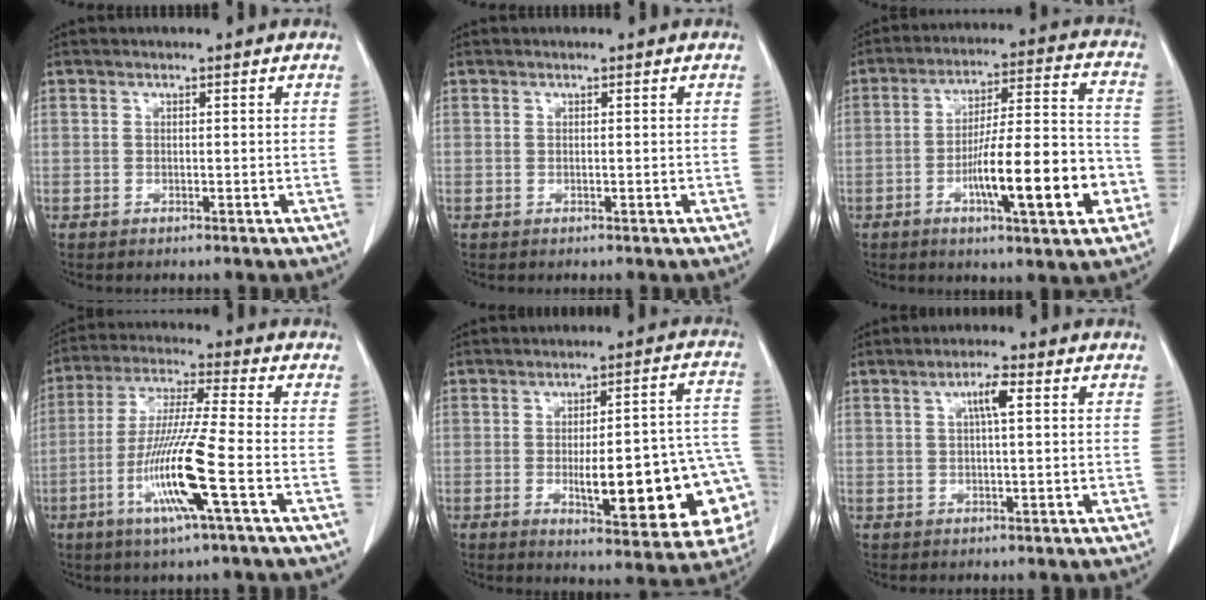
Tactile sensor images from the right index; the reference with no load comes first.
{"total": 0.0}
{"total": 17.0, "force": [-5.6, 2.9, 15.8], "torque": [-0.252, 0.012, -0.082]}
{"total": 14.0, "force": [-4.9, -0.3, 13.1], "torque": [-0.268, -0.019, -0.098]}
{"total": 22.0, "force": [-5.1, 5.2, 20.8], "torque": [-0.200, 0.025, -0.048]}
{"total": 6.3, "force": [1.7, 1.3, 5.9], "torque": [-0.112, 0.017, 0.031]}